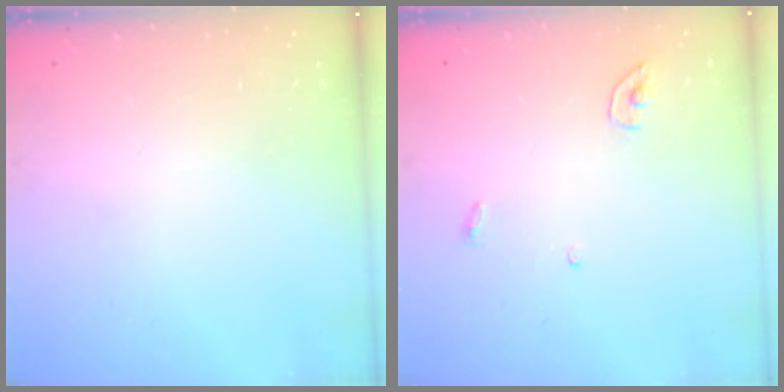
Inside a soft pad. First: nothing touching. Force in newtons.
{"total": 3.4, "press": 3.4, "slide": 0.3}